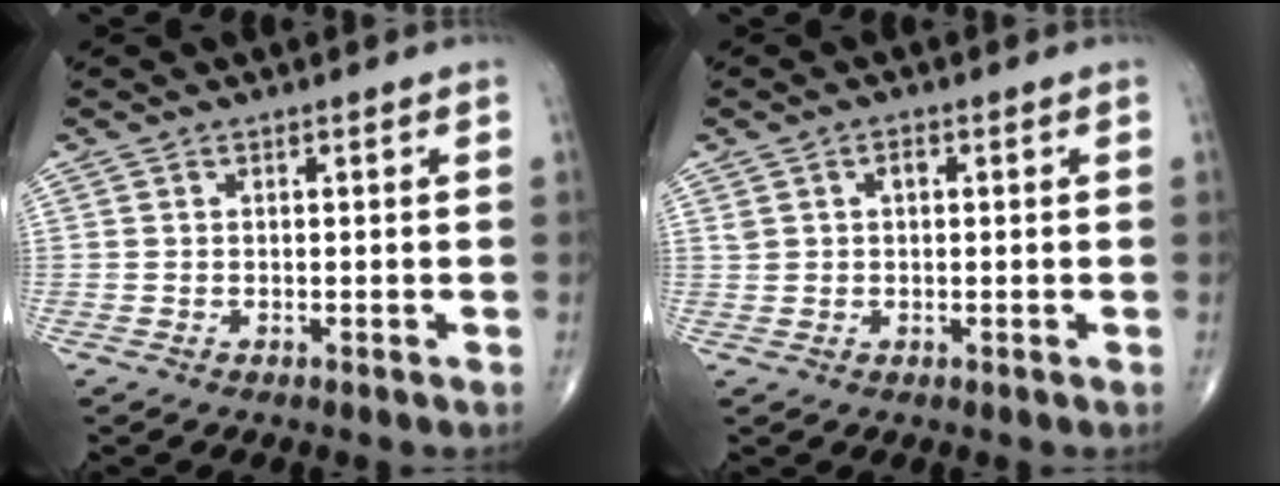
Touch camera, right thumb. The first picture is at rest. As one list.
[{"total": 2.3, "force": [0.8, 1.5, 1.5], "torque": [-0.024, 0.003, 0.017]}]